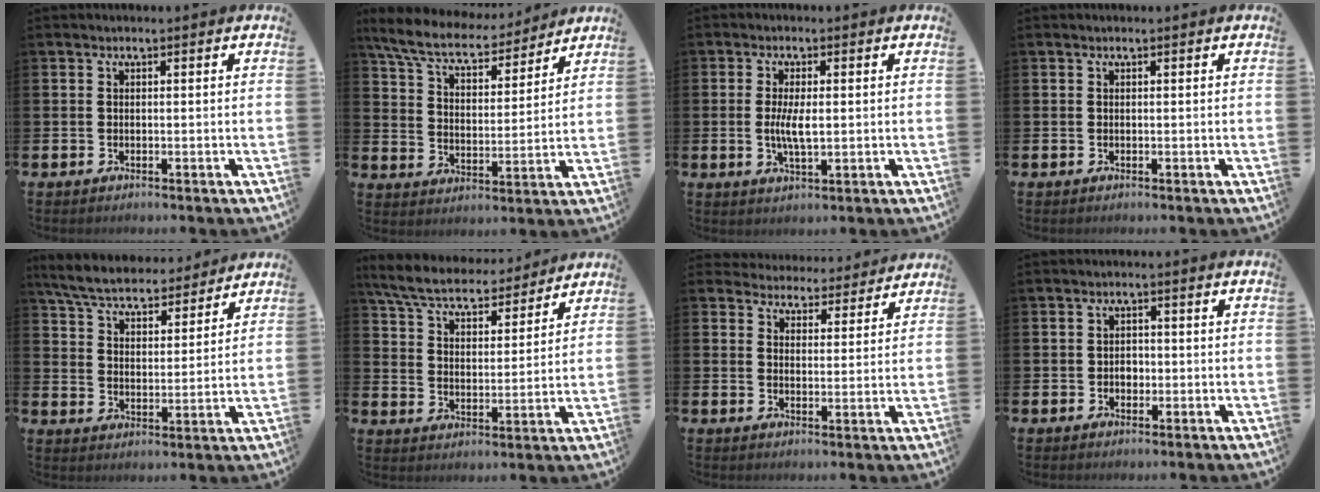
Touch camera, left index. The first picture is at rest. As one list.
[{"total": 8.2, "force": [7.4, 2.0, 2.8], "torque": [-0.094, -0.046, 0.131]}, {"total": 4.1, "force": [0.2, 1.4, 3.9], "torque": [-0.065, -0.001, 0.000]}, {"total": 0.0}, {"total": 6.6, "force": [6.3, 1.5, 1.5], "torque": [-0.062, -0.036, 0.111]}, {"total": 7.2, "force": [6.7, 1.8, 2.1], "torque": [-0.075, -0.038, 0.117]}, {"total": 4.1, "force": [4.0, 1.1, -0.2], "torque": [-0.015, -0.034, 0.069]}, {"total": 1.7, "force": [-0.3, 1.5, 0.9], "torque": [-0.001, -0.001, -0.013]}]